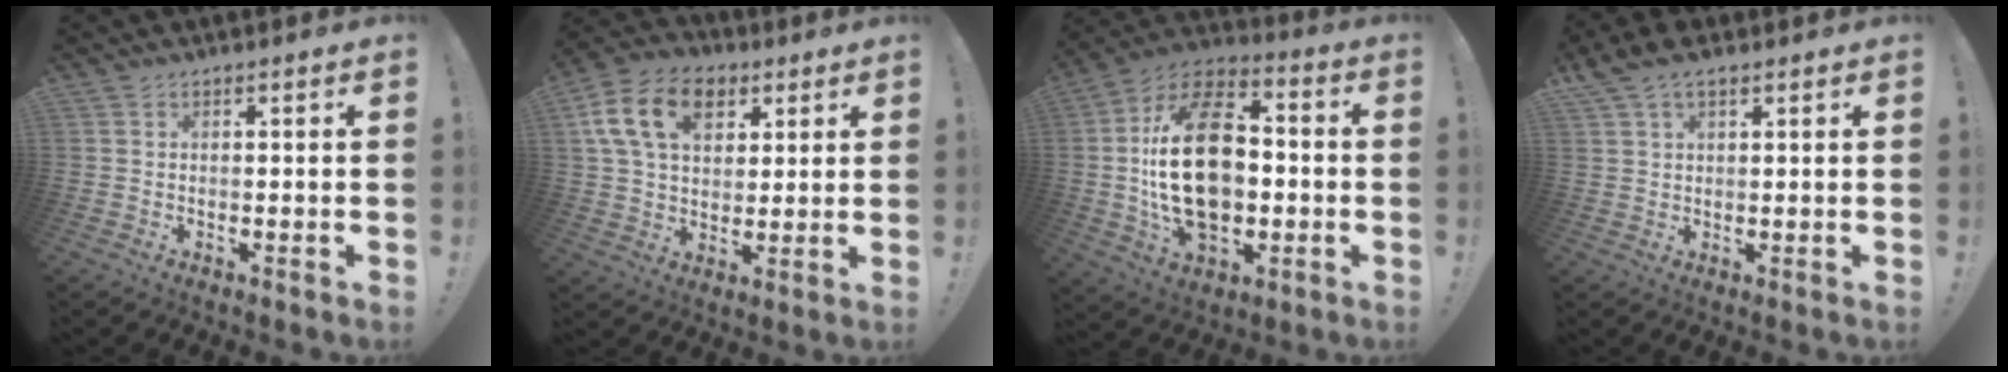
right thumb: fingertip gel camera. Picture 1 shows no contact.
{"total": 16.7, "force": [6.7, 11.5, 10.1], "torque": [-0.168, -0.016, 0.123]}
{"total": 25.7, "force": [-1.0, 16.6, 19.7], "torque": [-0.350, 0.021, -0.006]}
{"total": 5.1, "force": [3.3, 2.3, 3.1], "torque": [-0.060, -0.004, 0.064]}